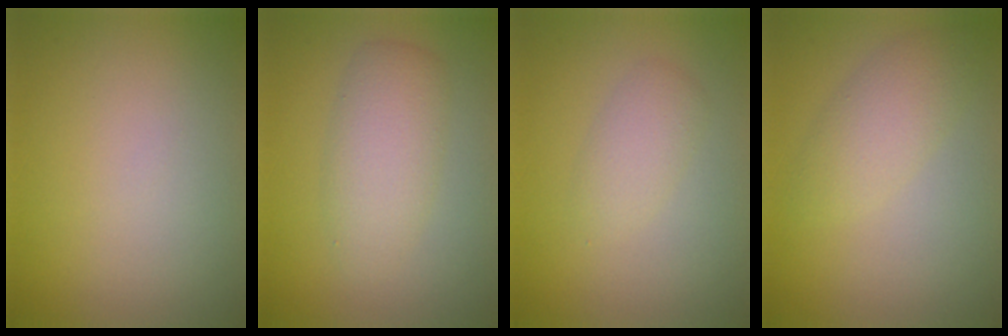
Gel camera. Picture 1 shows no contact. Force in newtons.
{"total": 2.9, "press": 2.9, "slide": 0.2}
{"total": 2.0, "press": 2.0, "slide": 0.0}
{"total": 2.9, "press": 2.9, "slide": 0.0}